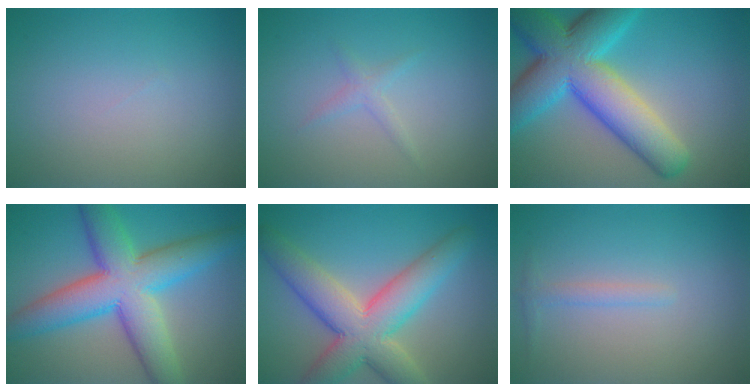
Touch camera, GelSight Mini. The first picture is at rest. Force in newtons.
{"total": 1.1, "press": 1.1, "slide": 0.0}
{"total": 11.8, "press": 11.8, "slide": 0.5}
{"total": 10.2, "press": 10.2, "slide": 0.2}
{"total": 8.6, "press": 8.6, "slide": 0.6}
{"total": 1.1, "press": 1.1, "slide": 0.0}